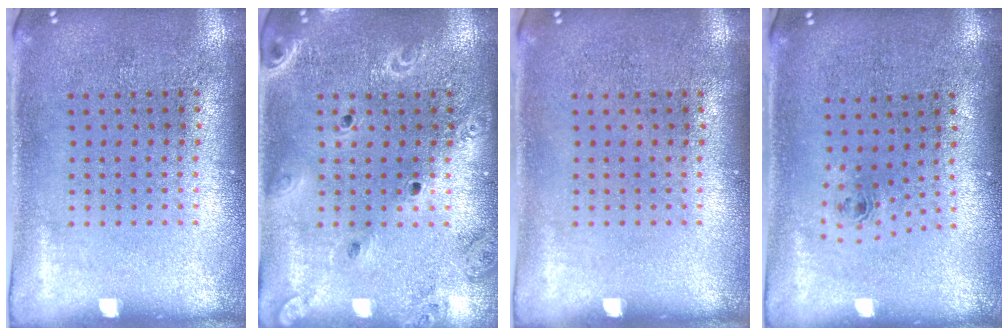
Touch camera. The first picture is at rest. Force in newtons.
{"total": 2.0, "press": 1.9, "slide": 0.7}
{"total": 0.0}
{"total": 0.8, "press": 0.4, "slide": 0.7}